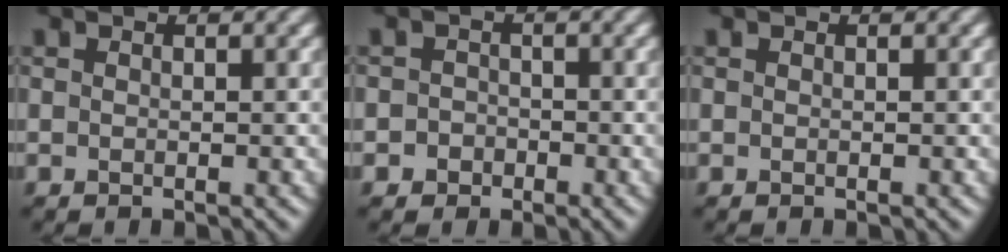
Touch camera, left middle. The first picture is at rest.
{"total": 1.7, "force": [-1.2, 1.2, -0.1], "torque": [0.022, 0.008, -0.025]}
{"total": 0.0}